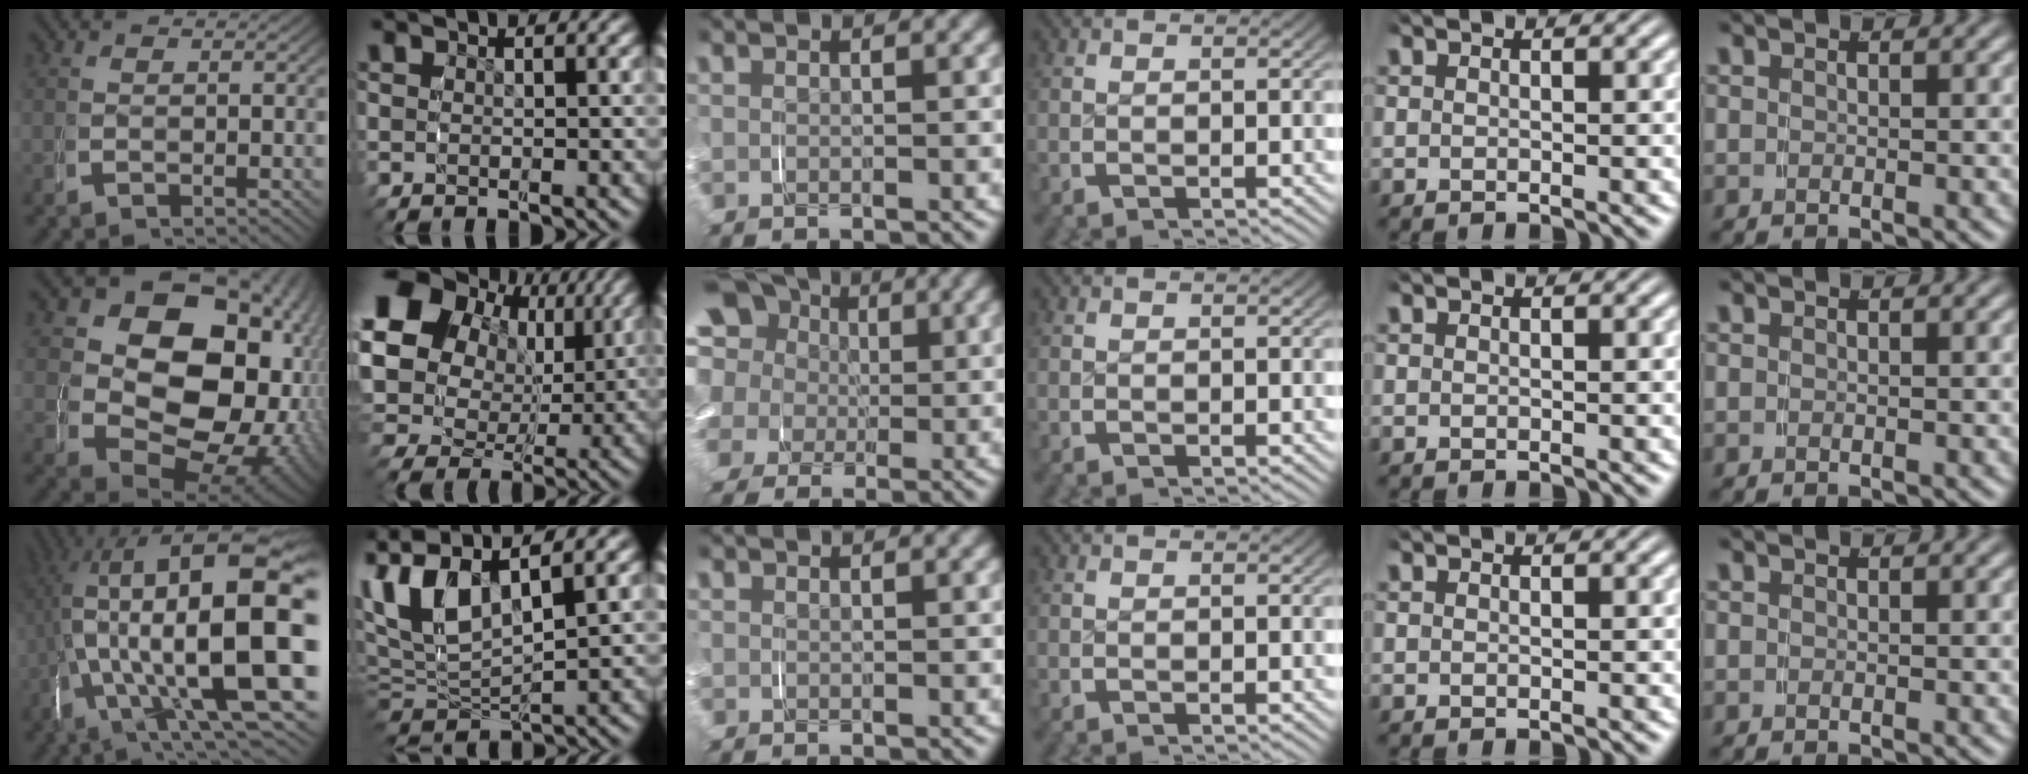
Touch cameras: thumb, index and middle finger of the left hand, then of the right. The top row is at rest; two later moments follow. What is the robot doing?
{"motion": "grasp_and_lifting", "object": "shoes"}